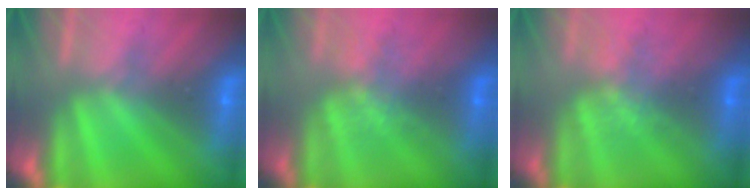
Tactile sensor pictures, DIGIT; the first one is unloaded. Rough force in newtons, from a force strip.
{"total": 4.3}
{"total": 4.3}